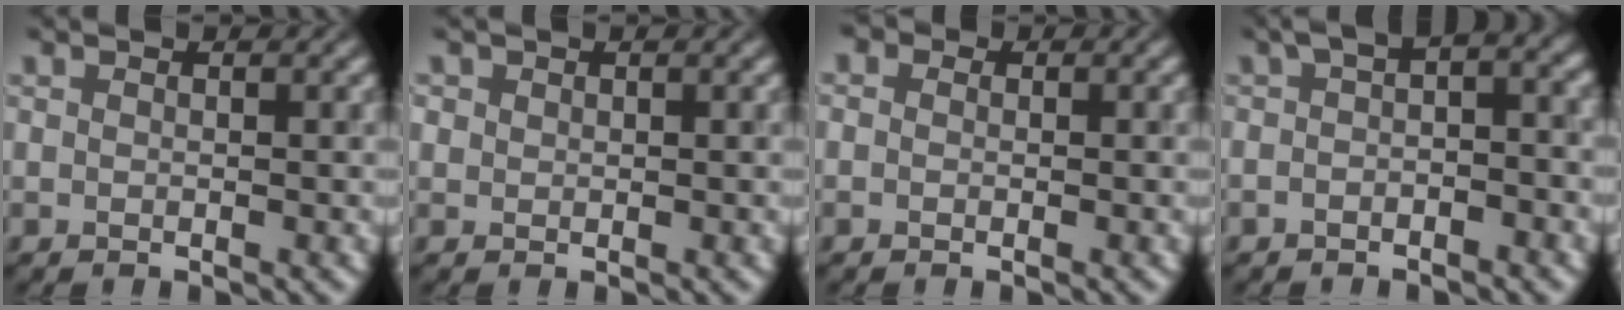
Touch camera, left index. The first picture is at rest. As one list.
[{"total": 1.0, "force": [0.4, 0.9, 0.3], "torque": [0.000, 0.008, 0.000]}, {"total": 2.9, "force": [1.1, 2.2, 1.6], "torque": [-0.005, 0.022, -0.031]}, {"total": 3.8, "force": [-0.3, 1.9, 3.3], "torque": [-0.042, 0.014, -0.015]}]